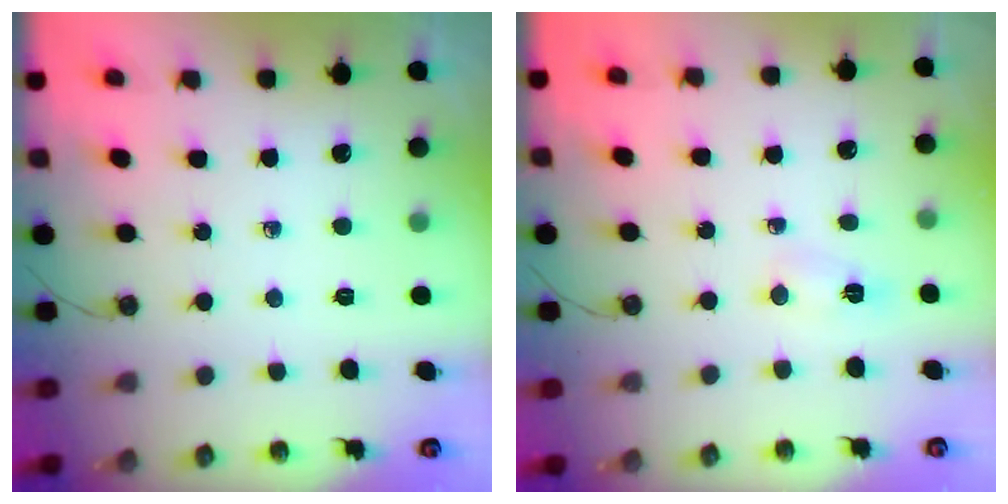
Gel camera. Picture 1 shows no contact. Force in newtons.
{"total": 3.8, "press": 3.8, "slide": 0.5}